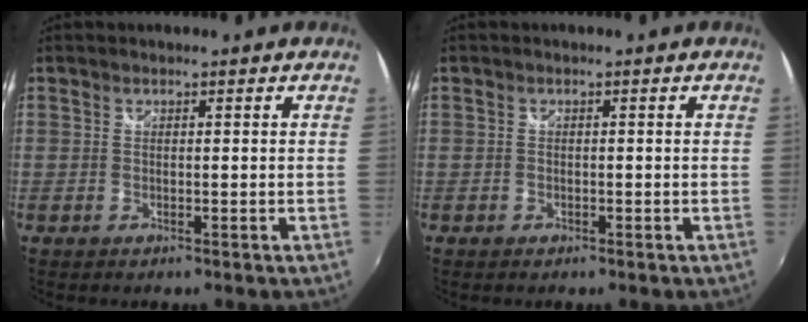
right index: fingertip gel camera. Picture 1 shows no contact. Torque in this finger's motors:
{"motor_torque": [0.03, -0.06, 0.02, 0.00]}